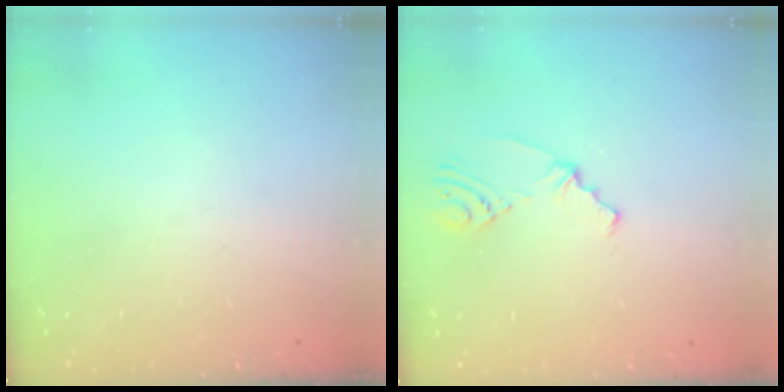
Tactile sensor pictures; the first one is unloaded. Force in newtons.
{"total": 2.8, "press": 2.4, "slide": 1.5}